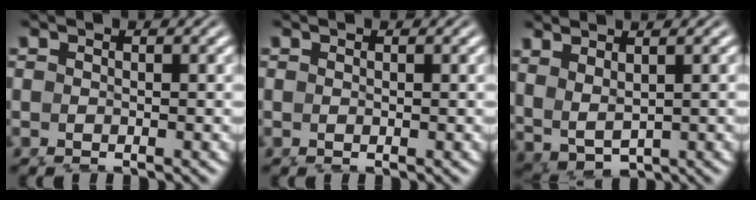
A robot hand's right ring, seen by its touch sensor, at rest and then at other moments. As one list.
[{"total": 0.0}, {"total": 2.5, "force": [1.9, 1.2, 1.2], "torque": [-0.036, 0.001, 0.043]}]